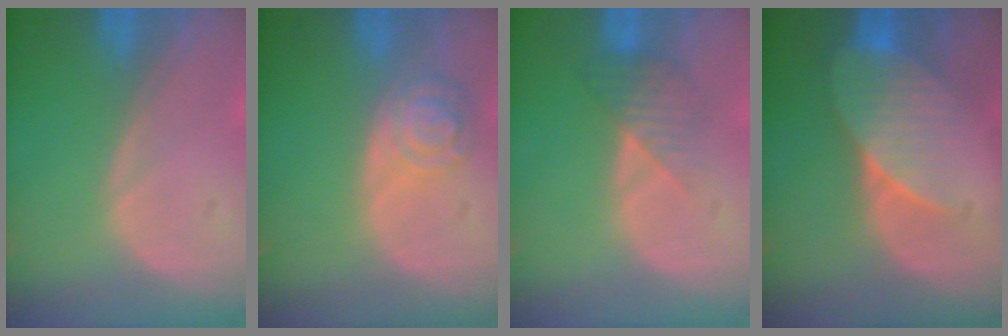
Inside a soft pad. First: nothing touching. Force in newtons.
{"total": 5.3, "press": 4.7, "slide": 2.3}
{"total": 3.6, "press": 3.3, "slide": 1.3}
{"total": 7.2, "press": 6.6, "slide": 2.8}